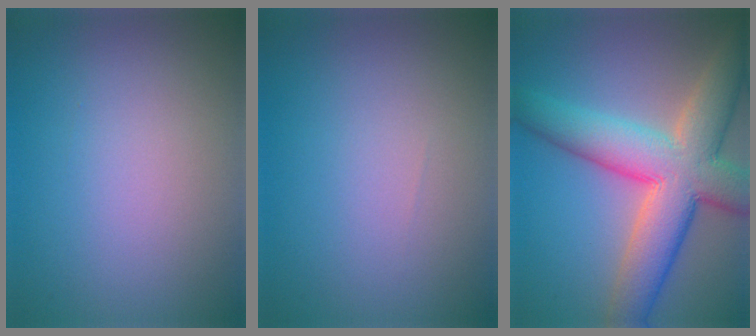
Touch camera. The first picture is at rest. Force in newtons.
{"total": 0.0}
{"total": 10.5, "press": 10.5, "slide": 0.8}